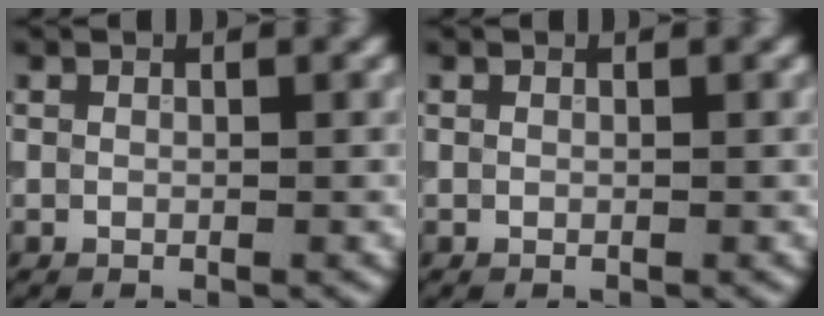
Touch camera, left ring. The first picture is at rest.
{"total": 0.0}